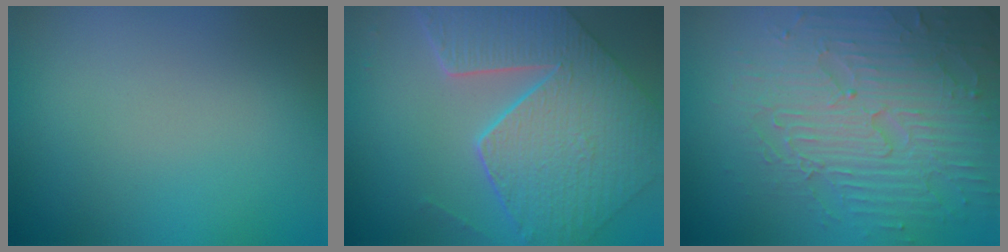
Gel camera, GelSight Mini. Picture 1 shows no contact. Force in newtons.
{"total": 9.2, "press": 6.7, "slide": 6.3}
{"total": 7.0, "press": 5.7, "slide": 4.1}